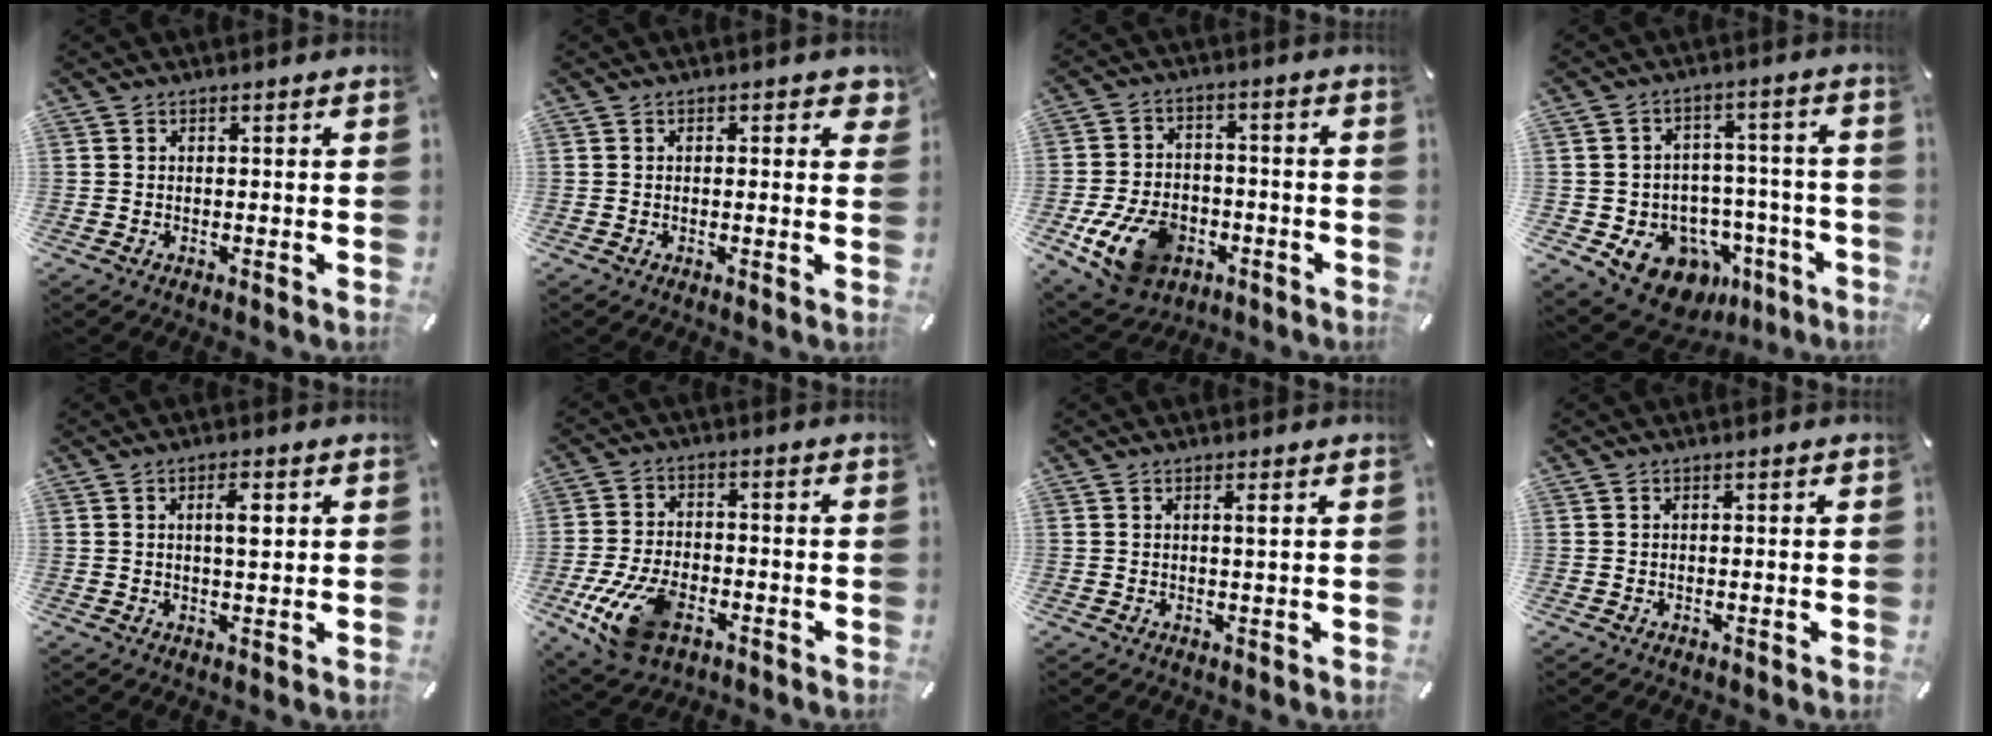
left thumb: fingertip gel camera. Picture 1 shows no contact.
{"total": 1.7, "force": [0.4, 0.8, 1.5], "torque": [-0.014, -0.002, 0.003]}
{"total": 13.6, "force": [-5.7, 9.4, 8.0], "torque": [-0.150, 0.032, -0.098]}
{"total": 12.6, "force": [-6.7, 9.5, 4.9], "torque": [-0.058, 0.036, -0.102]}
{"total": 4.4, "force": [1.0, 1.5, 4.1], "torque": [-0.068, 0.000, 0.011]}
{"total": 13.8, "force": [-5.8, 7.9, 9.7], "torque": [-0.202, 0.017, -0.097]}
{"total": 1.5, "force": [0.5, 0.0, 1.4], "torque": [-0.028, -0.002, 0.007]}
{"total": 0.0}